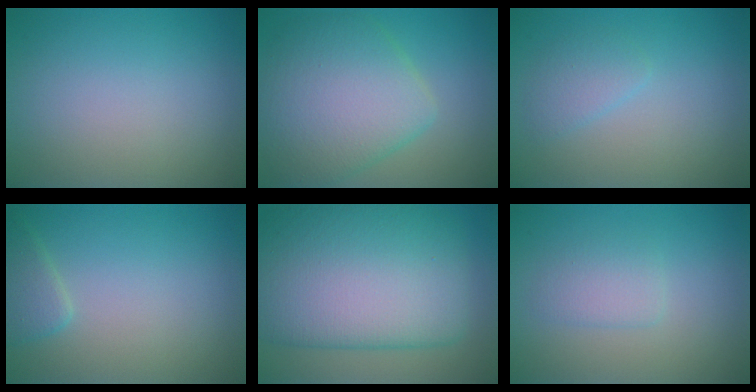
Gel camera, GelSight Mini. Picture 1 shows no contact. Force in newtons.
{"total": 7.7, "press": 7.7, "slide": 0.3}
{"total": 1.6, "press": 1.6, "slide": 0.1}
{"total": 1.8, "press": 1.8, "slide": 0.1}
{"total": 12.1, "press": 12.1, "slide": 0.3}
{"total": 1.8, "press": 1.8, "slide": 0.1}